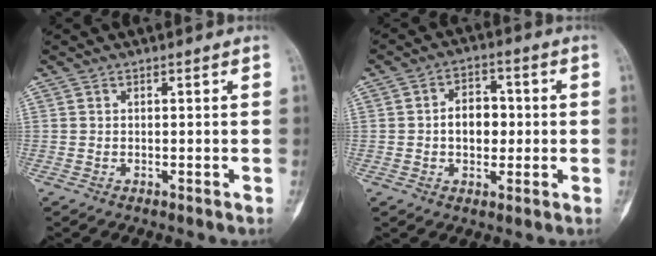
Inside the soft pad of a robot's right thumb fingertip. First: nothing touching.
{"total": 7.4, "force": [-0.1, 5.2, 5.2], "torque": [-0.055, 0.015, -0.005]}